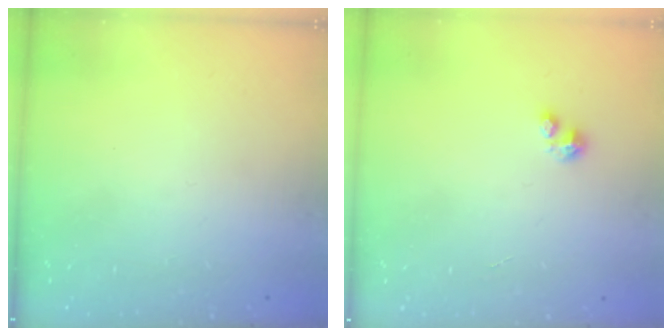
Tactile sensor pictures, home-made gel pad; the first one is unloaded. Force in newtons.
{"total": 0.9, "press": 0.9, "slide": 0.3}